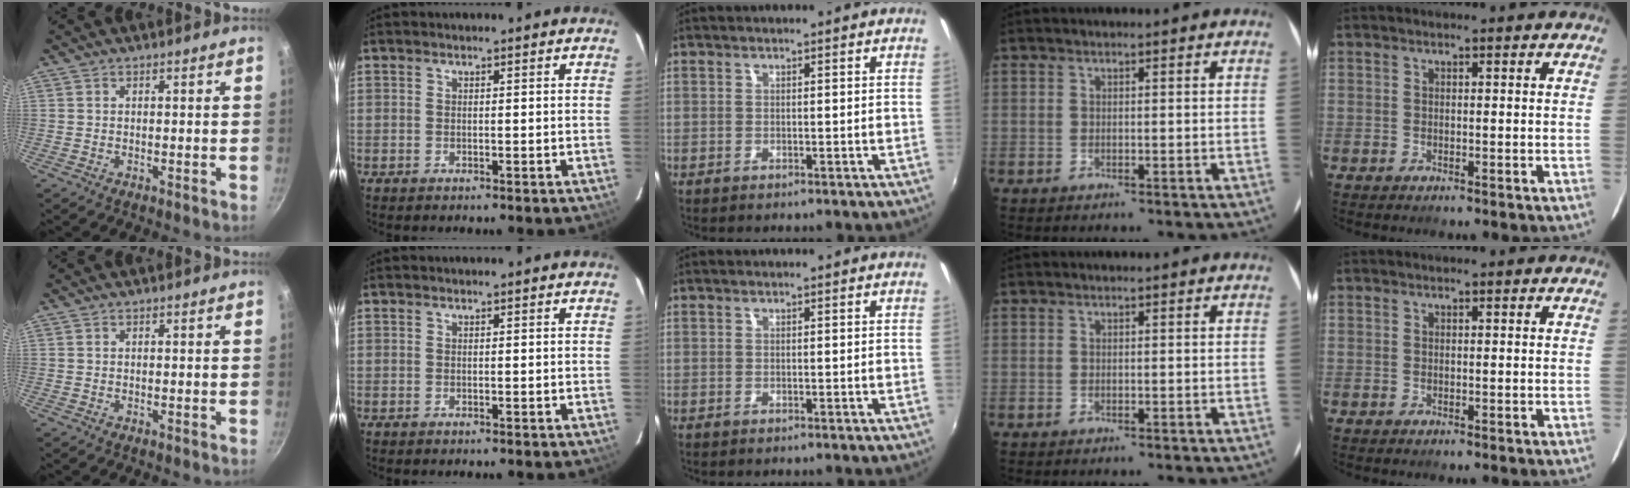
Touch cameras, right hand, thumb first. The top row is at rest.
{}